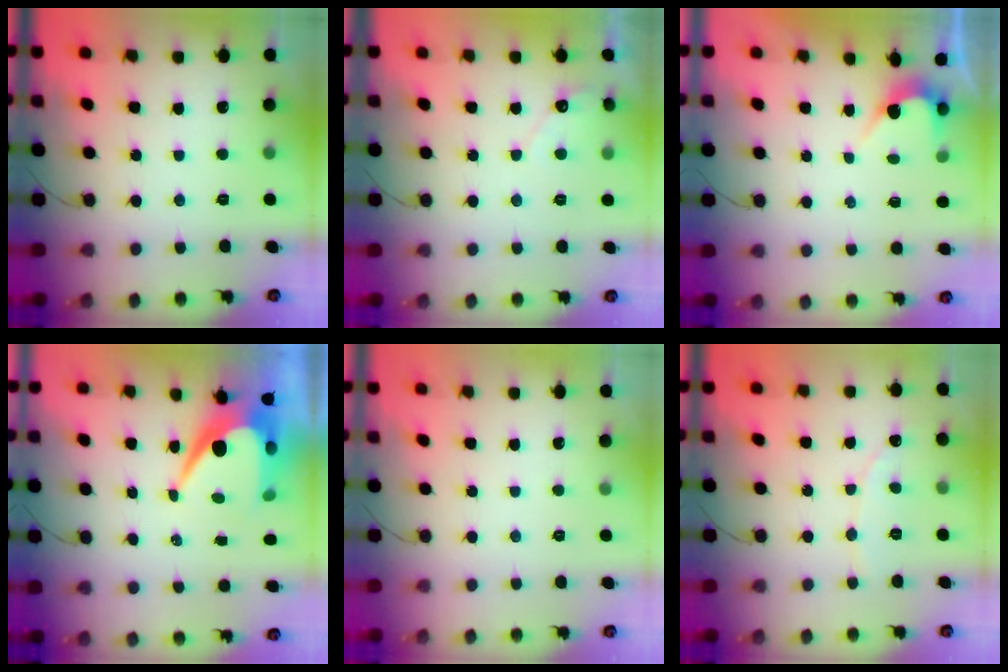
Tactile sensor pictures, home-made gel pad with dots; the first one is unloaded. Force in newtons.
{"total": 4.4, "press": 4.4, "slide": 0.3}
{"total": 2.5, "press": 2.5, "slide": 0.2}
{"total": 11.0, "press": 10.9, "slide": 0.9}
{"total": 0.0}
{"total": 1.9, "press": 1.8, "slide": 0.2}